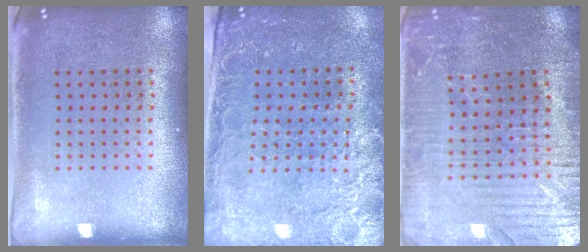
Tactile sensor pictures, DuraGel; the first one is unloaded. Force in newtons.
{"total": 3.0, "press": 2.8, "slide": 1.1}
{"total": 3.3, "press": 3.3, "slide": 0.6}